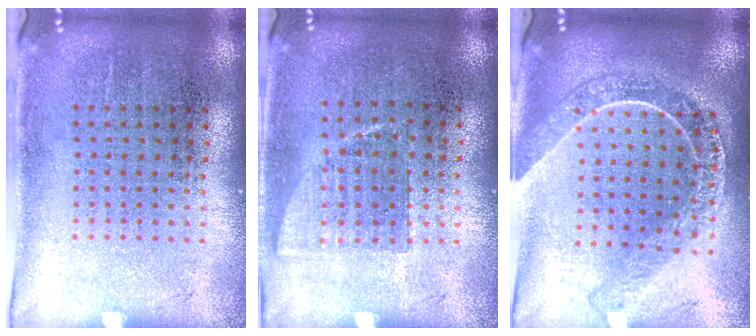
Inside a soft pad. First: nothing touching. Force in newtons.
{"total": 0.7, "press": 0.6, "slide": 0.4}
{"total": 2.1, "press": 1.9, "slide": 1.0}